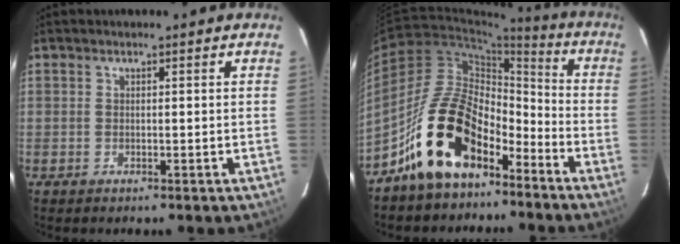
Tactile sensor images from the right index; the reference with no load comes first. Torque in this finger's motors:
{"motor_torque": [1.01, -0.85, 1.05, 0.21]}